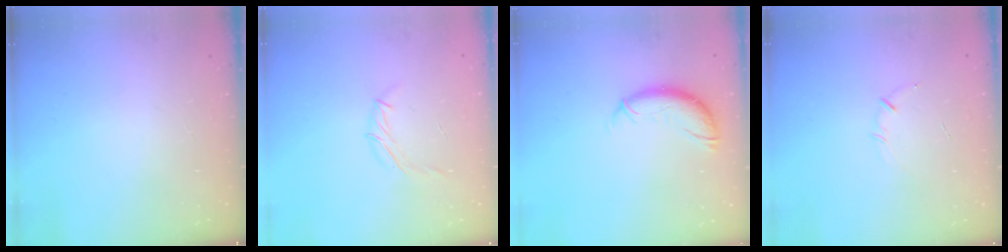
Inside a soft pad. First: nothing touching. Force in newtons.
{"total": 5.7, "press": 5.6, "slide": 1.0}
{"total": 10.5, "press": 10.4, "slide": 1.1}
{"total": 3.9, "press": 3.8, "slide": 0.9}